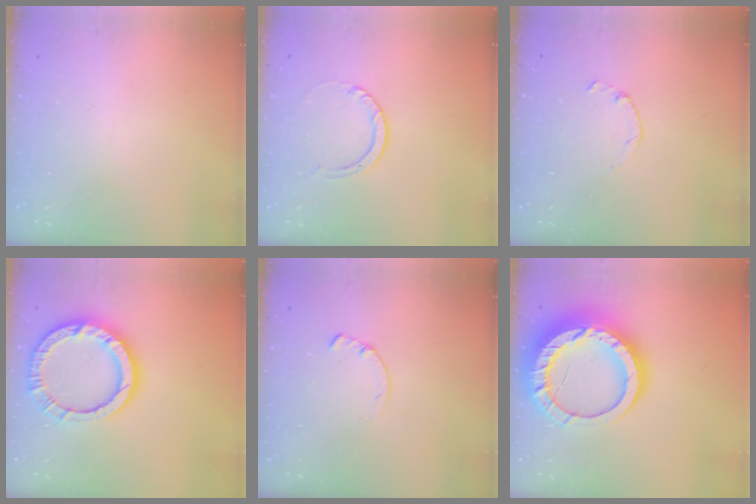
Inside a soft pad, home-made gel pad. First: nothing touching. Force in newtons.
{"total": 3.0, "press": 3.0, "slide": 0.3}
{"total": 1.5, "press": 1.4, "slide": 0.3}
{"total": 15.1, "press": 15.0, "slide": 1.5}
{"total": 1.7, "press": 1.7, "slide": 0.2}
{"total": 23.7, "press": 23.7, "slide": 2.1}